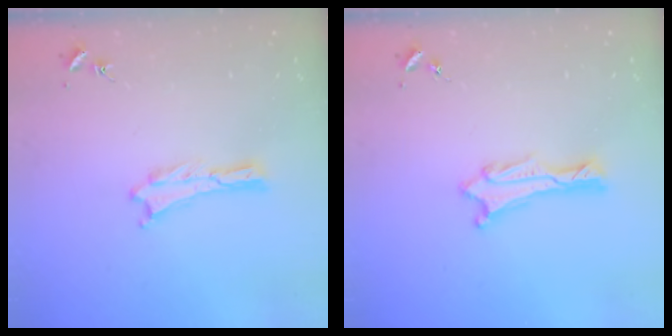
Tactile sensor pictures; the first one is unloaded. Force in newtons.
{"total": 0.9, "press": 0.8, "slide": 0.1}